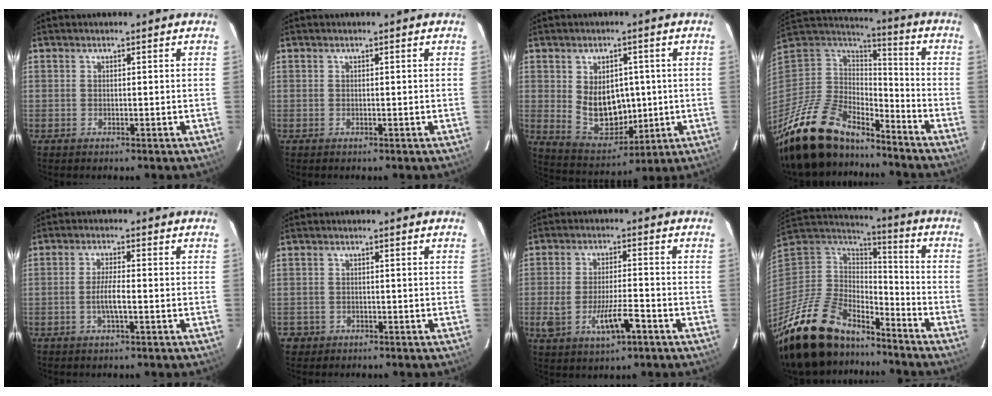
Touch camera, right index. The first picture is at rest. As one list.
[{"total": 0.0}, {"total": 11.1, "force": [0.4, 7.8, 7.9], "torque": [-0.148, -0.011, 0.036]}, {"total": 23.7, "force": [-18.1, 9.8, 11.7], "torque": [-0.260, -0.022, -0.316]}, {"total": 3.8, "force": [-1.2, 0.4, 3.6], "torque": [-0.068, -0.003, -0.021]}, {"total": 2.4, "force": [-0.8, 2.3, 0.3], "torque": [-0.011, 0.005, -0.009]}, {"total": 8.4, "force": [-3.4, 2.5, 7.3], "torque": [-0.145, -0.011, -0.051]}, {"total": 26.3, "force": [-19.0, 12.1, 13.6], "torque": [-0.297, -0.015, -0.319]}]